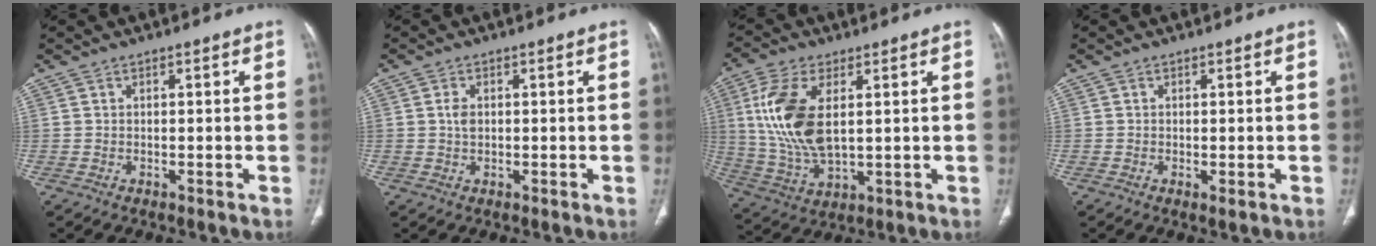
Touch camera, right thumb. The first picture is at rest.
{"total": 2.0, "force": [0.3, 1.3, 1.5], "torque": [-0.029, 0.001, 0.006]}
{"total": 14.9, "force": [3.0, 7.5, 12.5], "torque": [-0.269, -0.012, 0.068]}
{"total": 1.1, "force": [-0.3, 0.3, 1.0], "torque": [-0.022, -0.006, -0.003]}